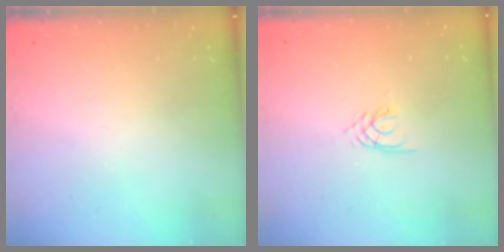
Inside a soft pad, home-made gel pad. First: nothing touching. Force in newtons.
{"total": 1.9, "press": 1.9, "slide": 0.2}